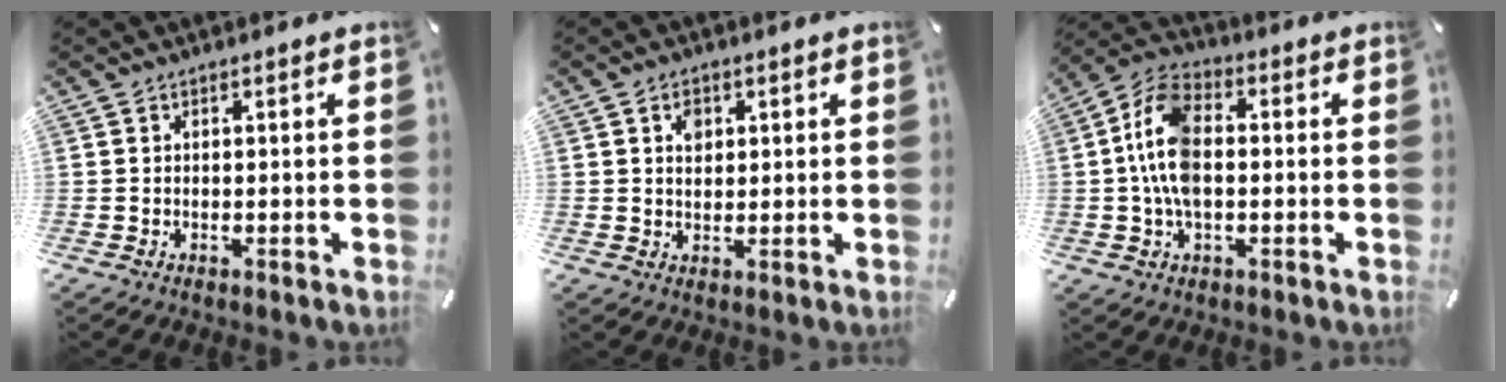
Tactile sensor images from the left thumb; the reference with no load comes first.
{"total": 3.1, "force": [1.0, 2.6, 1.4], "torque": [-0.007, -0.002, 0.011]}
{"total": 11.4, "force": [-0.3, 6.9, 9.1], "torque": [-0.198, 0.008, -0.006]}